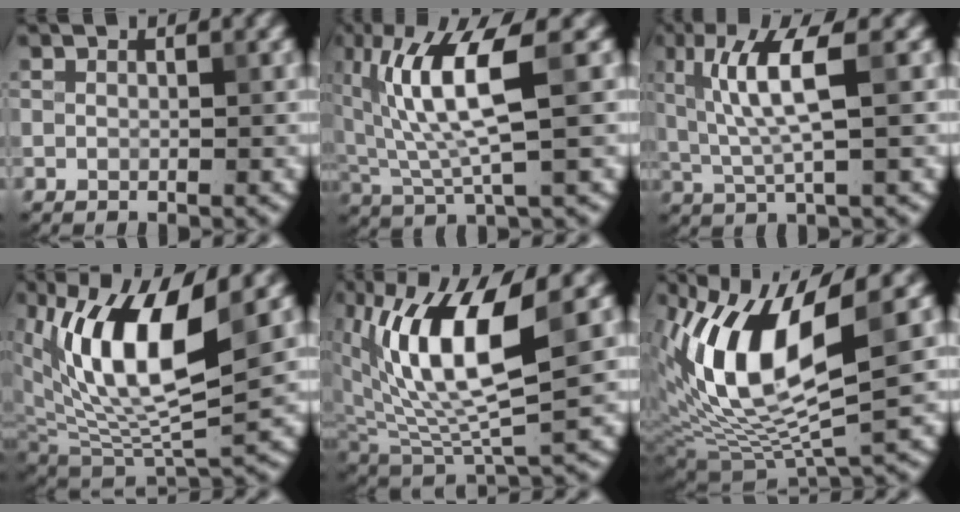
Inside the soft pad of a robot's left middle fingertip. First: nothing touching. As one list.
[{"total": 7.7, "force": [2.2, 1.9, 7.1], "torque": [-0.143, -0.005, 0.043]}, {"total": 5.5, "force": [1.2, 0.9, 5.3], "torque": [-0.110, 0.001, 0.027]}, {"total": 10.5, "force": [3.7, 4.2, 8.9], "torque": [-0.164, -0.008, 0.071]}, {"total": 9.9, "force": [2.5, 3.6, 8.9], "torque": [-0.168, -0.003, 0.045]}, {"total": 11.4, "force": [3.1, 4.5, 10.0], "torque": [-0.198, -0.005, 0.062]}]